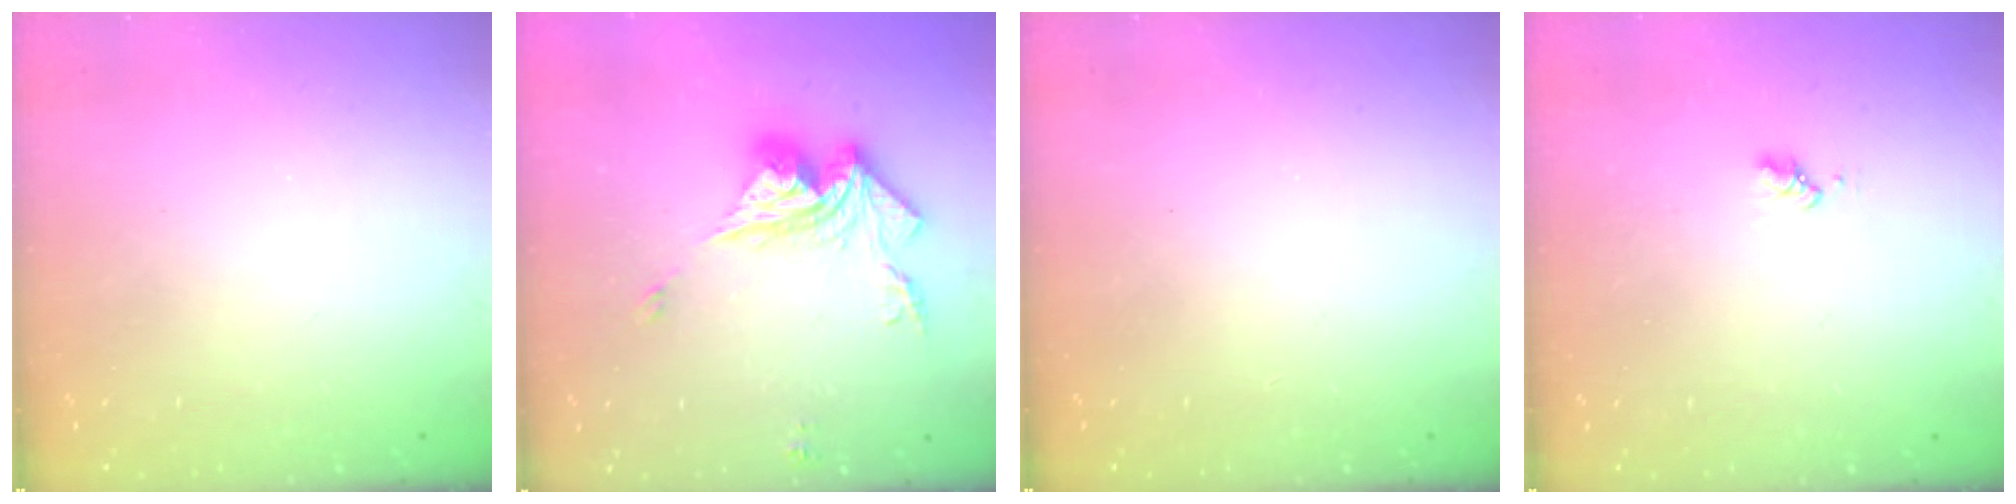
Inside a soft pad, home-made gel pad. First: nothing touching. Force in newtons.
{"total": 14.4, "press": 14.3, "slide": 1.7}
{"total": 0.0}
{"total": 1.7, "press": 1.7, "slide": 0.3}